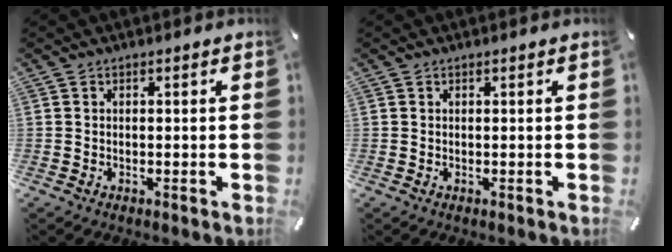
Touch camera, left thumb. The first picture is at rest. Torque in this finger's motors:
{"motor_torque": [0.02, 0.00, -0.04, 0.01, 0.00]}